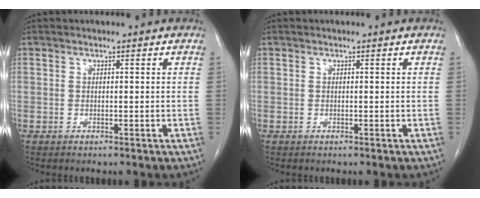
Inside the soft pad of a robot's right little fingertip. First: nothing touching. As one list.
[{"total": 0.0}]